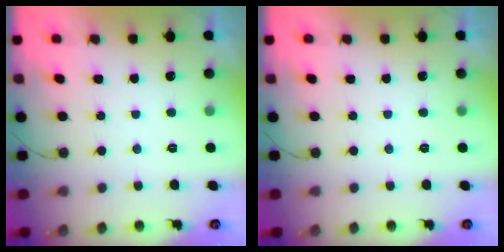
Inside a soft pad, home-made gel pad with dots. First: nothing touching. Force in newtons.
{"total": 0.0}